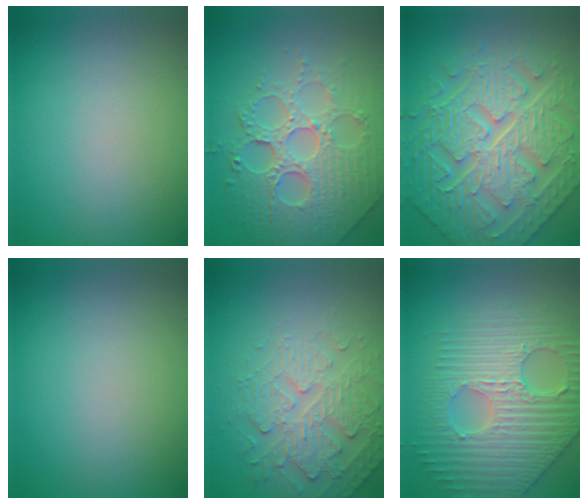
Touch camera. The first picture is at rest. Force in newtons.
{"total": 7.7, "press": 6.1, "slide": 4.6}
{"total": 8.9, "press": 7.2, "slide": 5.1}
{"total": 0.0}
{"total": 4.8, "press": 3.5, "slide": 3.3}
{"total": 6.4, "press": 5.5, "slide": 3.3}